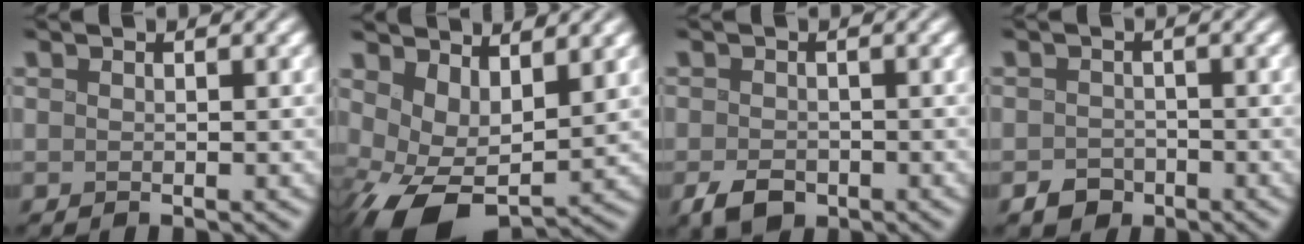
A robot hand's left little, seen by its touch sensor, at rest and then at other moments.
{"total": 7.6, "force": [-0.8, 4.5, 6.1], "torque": [-0.118, -0.017, -0.013]}
{"total": 2.6, "force": [-1.5, 1.7, 1.3], "torque": [-0.020, -0.006, -0.031]}
{"total": 2.1, "force": [-1.4, 1.5, 0.3], "torque": [0.005, -0.005, -0.029]}